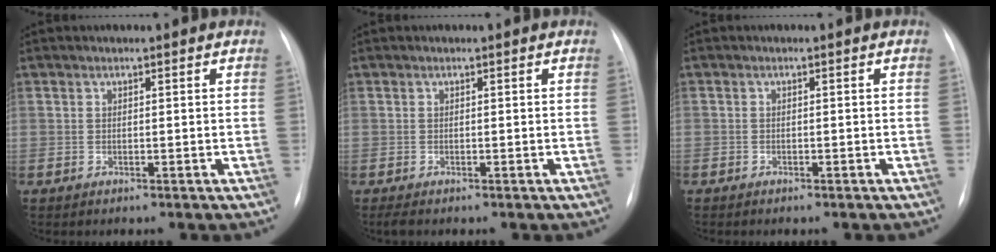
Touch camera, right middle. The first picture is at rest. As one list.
[{"total": 1.4, "force": [-1.1, 0.3, 0.8], "torque": [-0.011, -0.005, -0.011]}, {"total": 0.7, "force": [-0.5, 0.4, 0.1], "torque": [-0.002, 0.003, -0.007]}]